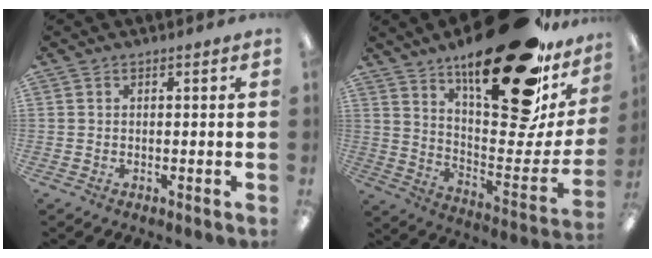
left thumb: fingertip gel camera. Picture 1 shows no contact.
{"total": 29.7, "force": [19.7, 10.3, 19.8], "torque": [-0.257, -0.130, 0.317]}